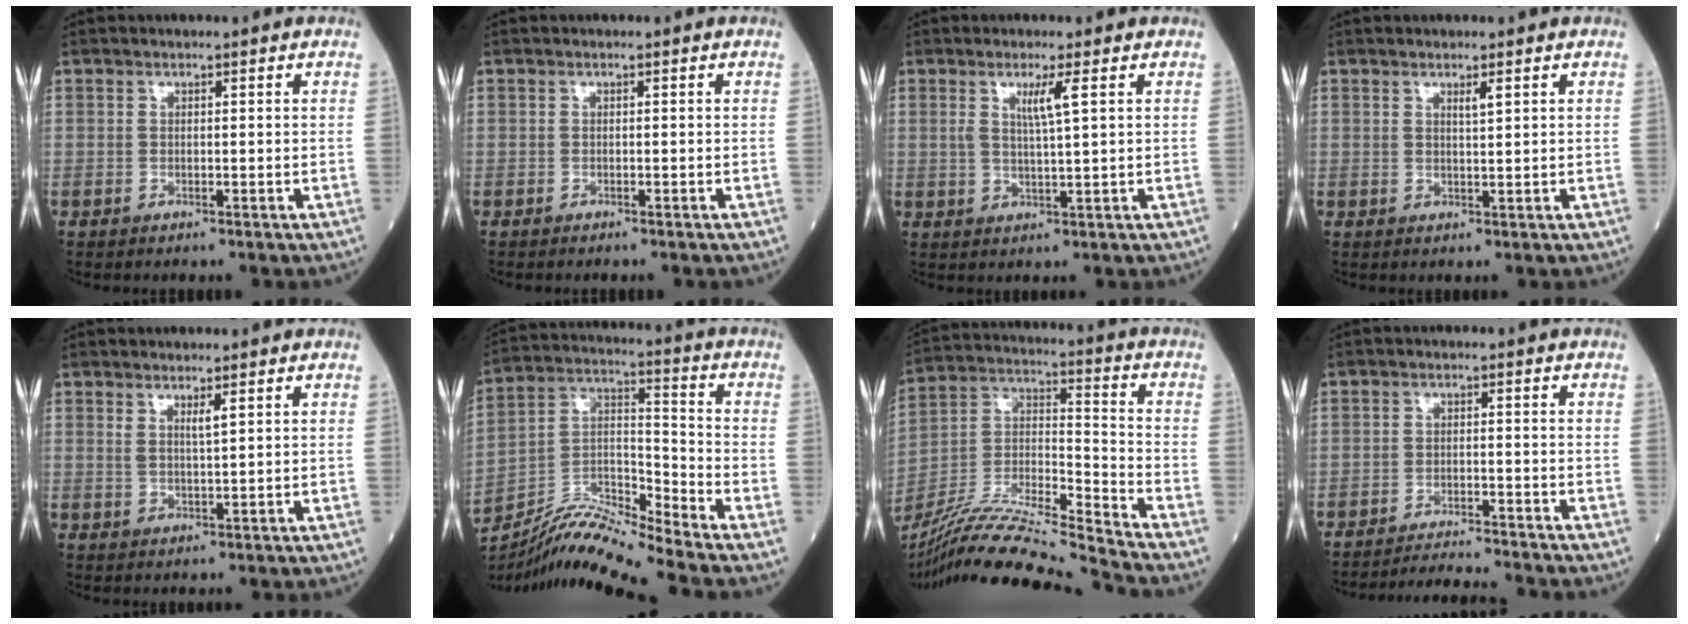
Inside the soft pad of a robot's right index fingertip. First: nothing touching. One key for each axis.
{"total": 0.8, "fx": -0.8, "fy": 0.1, "fz": 0.3, "tx": -0.005, "ty": -0.001, "tz": -0.011}
{"total": 3.7, "fx": 1.4, "fy": -0.4, "fz": 3.4, "tx": -0.066, "ty": -0.006, "tz": 0.026}
{"total": 1.5, "fx": 0.9, "fy": 0.0, "fz": 1.2, "tx": -0.023, "ty": -0.002, "tz": 0.015}
{"total": 2.2, "fx": 1.2, "fy": 0.0, "fz": 1.8, "tx": -0.037, "ty": -0.006, "tz": 0.023}
{"total": 11.9, "fx": -11.1, "fy": -1.4, "fz": 4.0, "tx": -0.074, "ty": 0.019, "tz": -0.205}
{"total": 20.4, "fx": -18.8, "fy": -1.5, "fz": 7.9, "tx": -0.161, "ty": -0.007, "tz": -0.338}
{"total": 7.2, "fx": -7.0, "fy": -0.9, "fz": 1.3, "tx": -0.016, "ty": -0.011, "tz": -0.112}